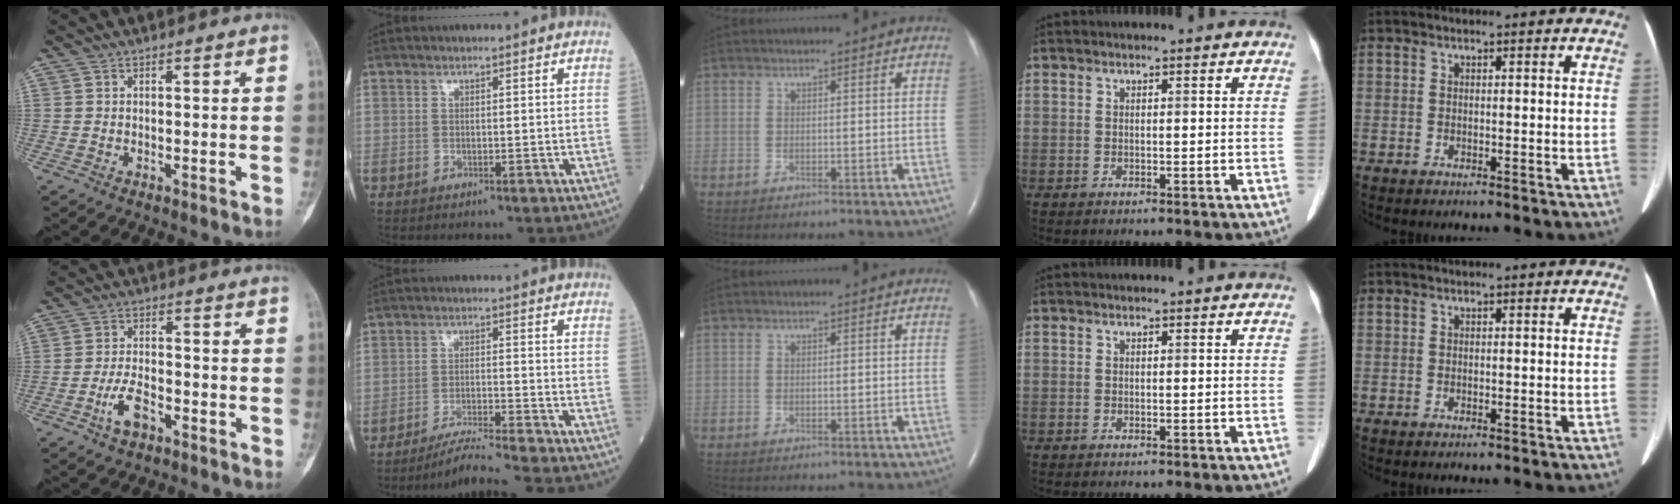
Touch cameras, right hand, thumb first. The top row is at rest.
{"thumb": {"total": 5.3, "force": [-2.9, 2.7, 3.5], "torque": [-0.068, 0.022, -0.057]}, "index": {"total": 7.2, "force": [-6.5, -1.9, 2.6], "torque": [-0.039, -0.022, -0.115]}}